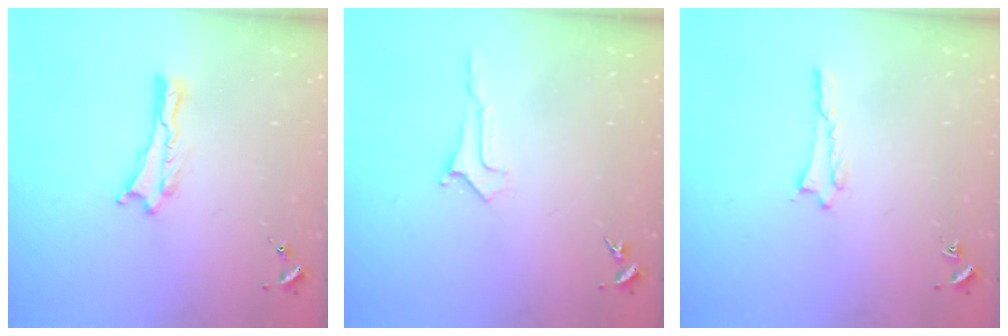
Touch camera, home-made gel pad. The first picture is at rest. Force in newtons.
{"total": 0.0}
{"total": 1.4, "press": 1.4, "slide": 0.2}